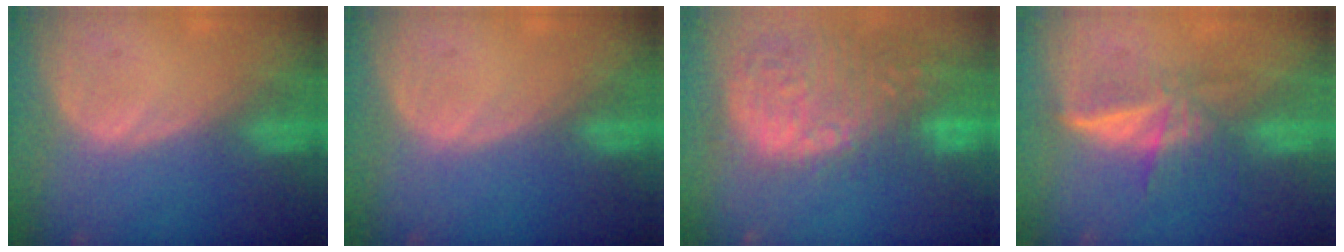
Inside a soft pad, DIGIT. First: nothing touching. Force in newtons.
{"total": 0.0}
{"total": 15.5, "press": 12.7, "slide": 8.9}
{"total": 5.9, "press": 5.4, "slide": 2.4}